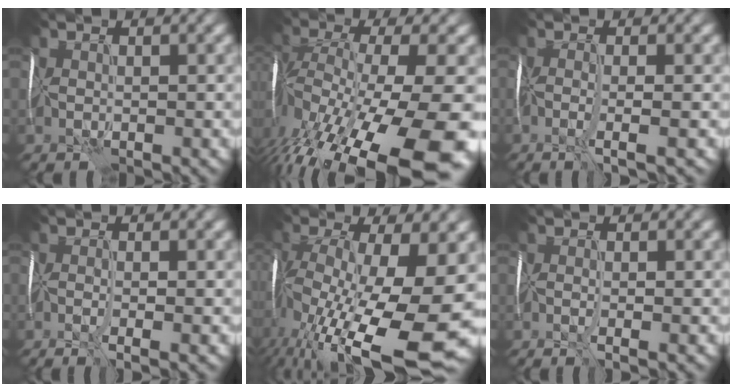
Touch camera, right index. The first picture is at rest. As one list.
[{"total": 15.8, "force": [-8.2, 5.8, 12.2], "torque": [-0.235, -0.046, -0.108]}, {"total": 2.7, "force": [-1.4, 0.3, 2.4], "torque": [-0.046, -0.007, -0.024]}, {"total": 2.9, "force": [-1.5, 0.7, 2.4], "torque": [-0.036, -0.003, -0.010]}, {"total": 15.8, "force": [-4.9, 6.2, 13.7], "torque": [-0.264, -0.026, -0.069]}, {"total": 1.8, "force": [-0.8, 0.4, 1.6], "torque": [-0.023, -0.001, -0.002]}]